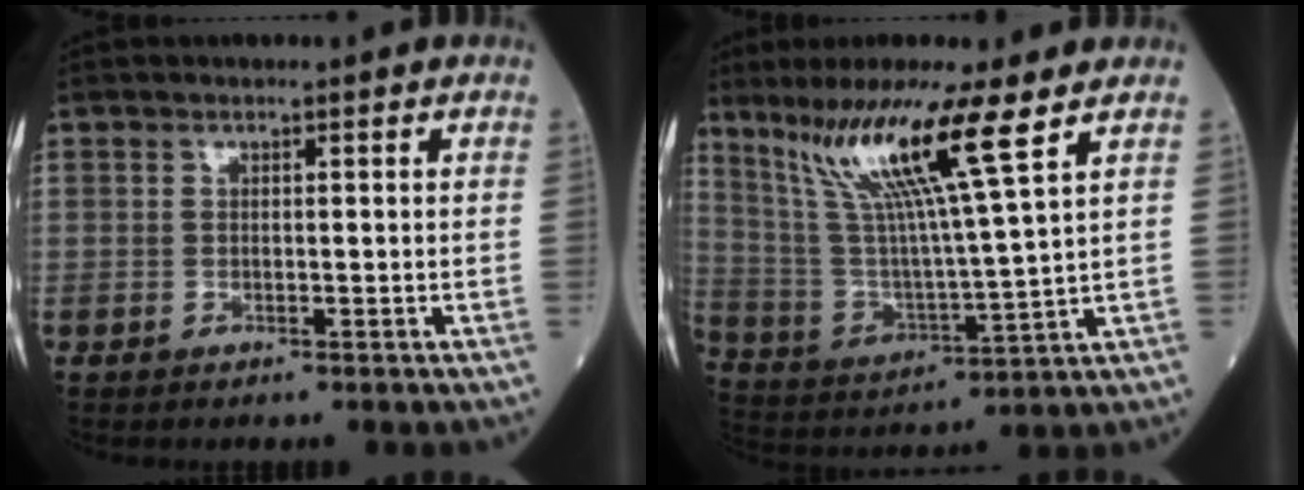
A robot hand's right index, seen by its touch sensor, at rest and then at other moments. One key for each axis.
{"total": 14.8, "fx": 9.1, "fy": -1.8, "fz": 11.6, "tx": -0.227, "ty": 0.002, "tz": 0.168}